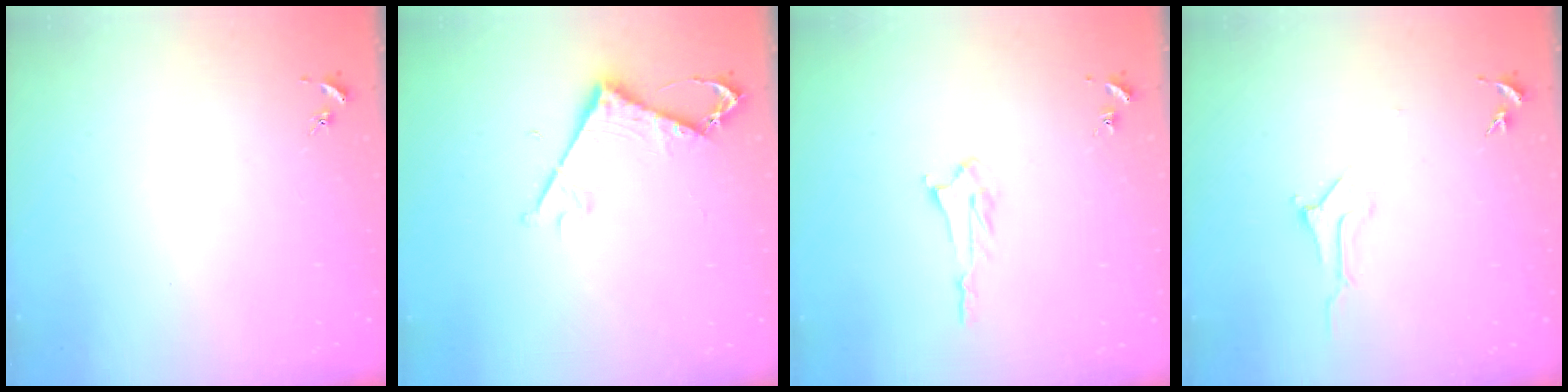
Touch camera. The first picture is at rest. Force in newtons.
{"total": 5.3, "press": 5.2, "slide": 0.5}
{"total": 2.6, "press": 2.6, "slide": 0.3}
{"total": 2.8, "press": 2.8, "slide": 0.4}